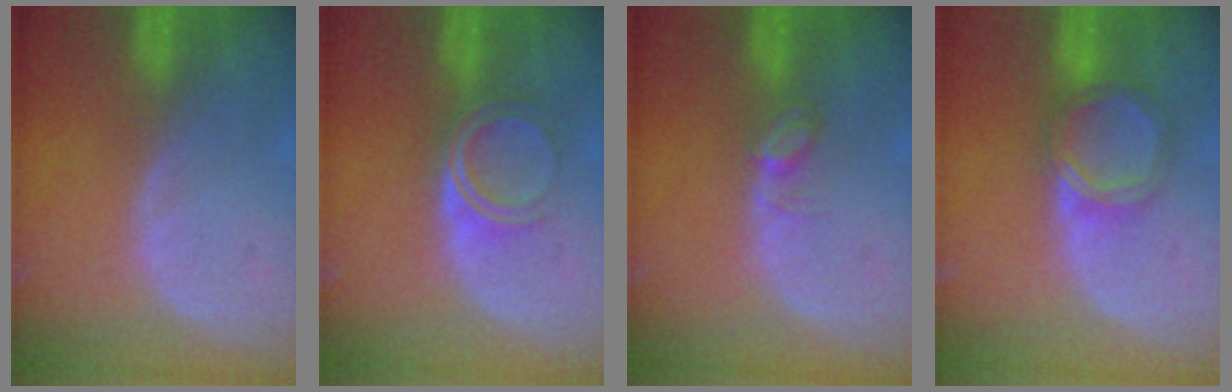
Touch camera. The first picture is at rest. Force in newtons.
{"total": 4.9, "press": 4.2, "slide": 2.5}
{"total": 2.5, "press": 2.4, "slide": 0.3}
{"total": 5.4, "press": 5.3, "slide": 1.0}